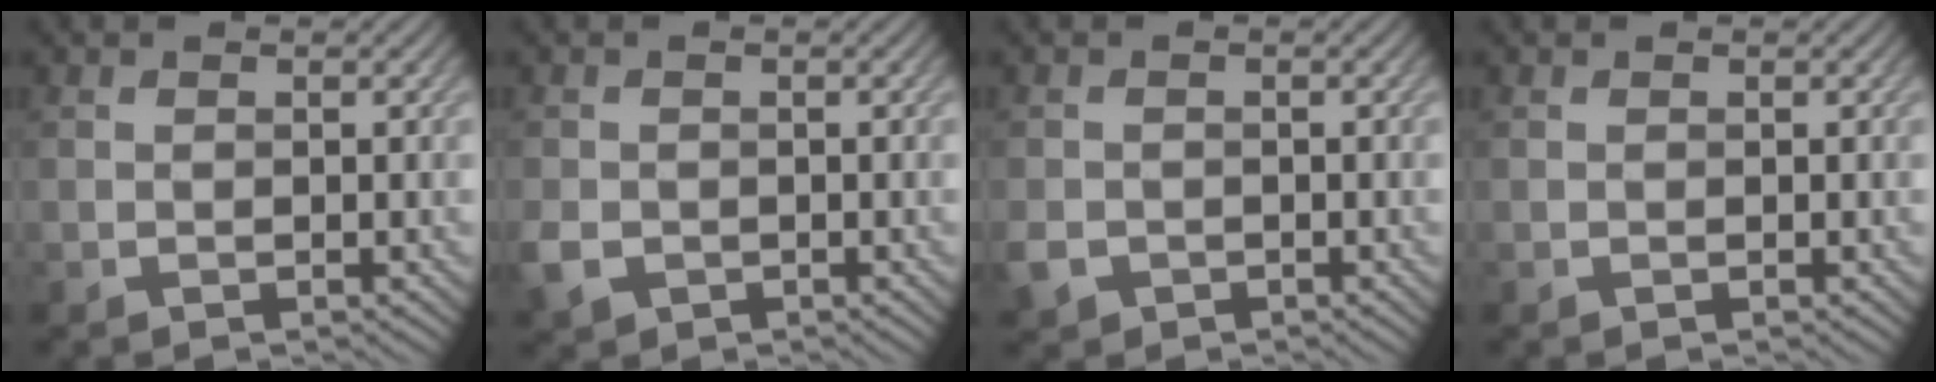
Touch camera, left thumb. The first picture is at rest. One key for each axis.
{"total": 3.0, "fx": -1.2, "fy": 2.4, "fz": 1.5, "tx": -0.042, "ty": -0.013, "tz": -0.027}
{"total": 2.6, "fx": -1.3, "fy": 2.1, "fz": 1.0, "tx": -0.029, "ty": -0.012, "tz": -0.029}
{"total": 0.0}